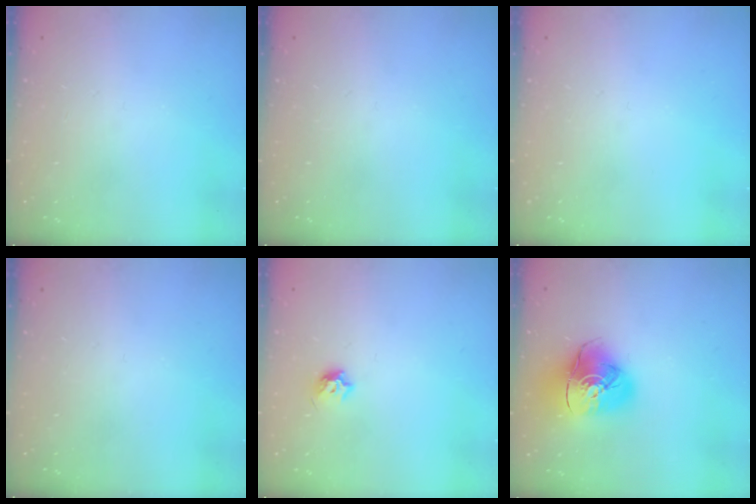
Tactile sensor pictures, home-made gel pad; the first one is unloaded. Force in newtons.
{"total": 0.0}
{"total": 0.0}
{"total": 0.0}
{"total": 5.2, "press": 5.1, "slide": 1.0}
{"total": 16.1, "press": 16.0, "slide": 2.1}